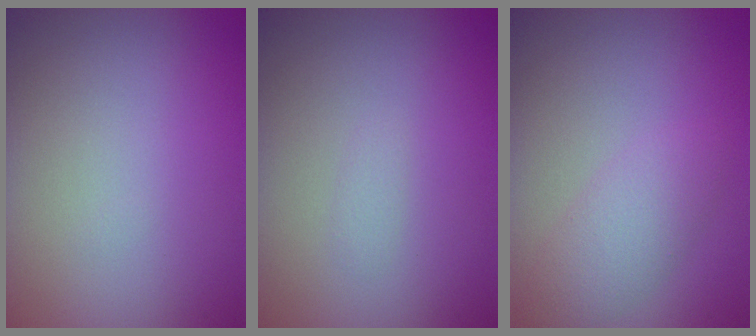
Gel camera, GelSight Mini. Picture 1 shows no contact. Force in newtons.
{"total": 0.5, "press": 0.5, "slide": 0.0}
{"total": 2.7, "press": 2.7, "slide": 0.1}